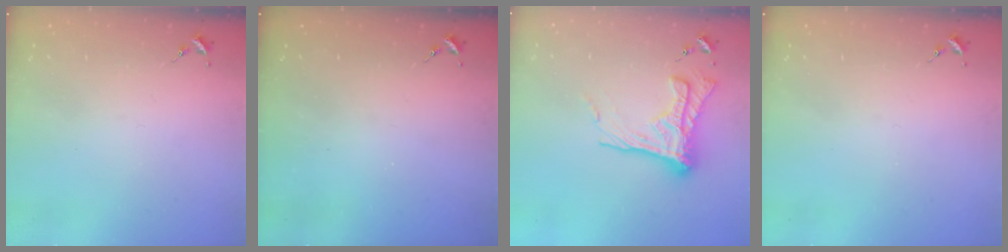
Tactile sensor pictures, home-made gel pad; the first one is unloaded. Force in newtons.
{"total": 0.0}
{"total": 16.4, "press": 16.3, "slide": 1.4}
{"total": 0.0}